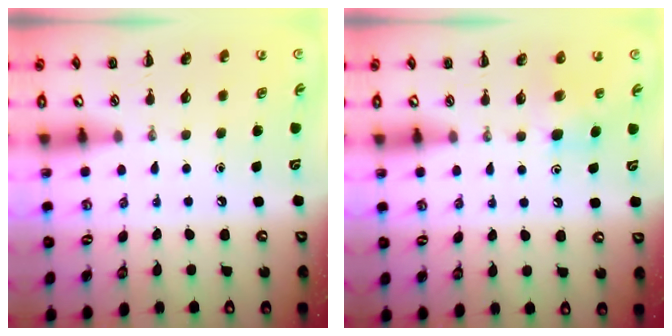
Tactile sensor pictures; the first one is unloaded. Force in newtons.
{"total": 5.2, "press": 4.9, "slide": 1.7}